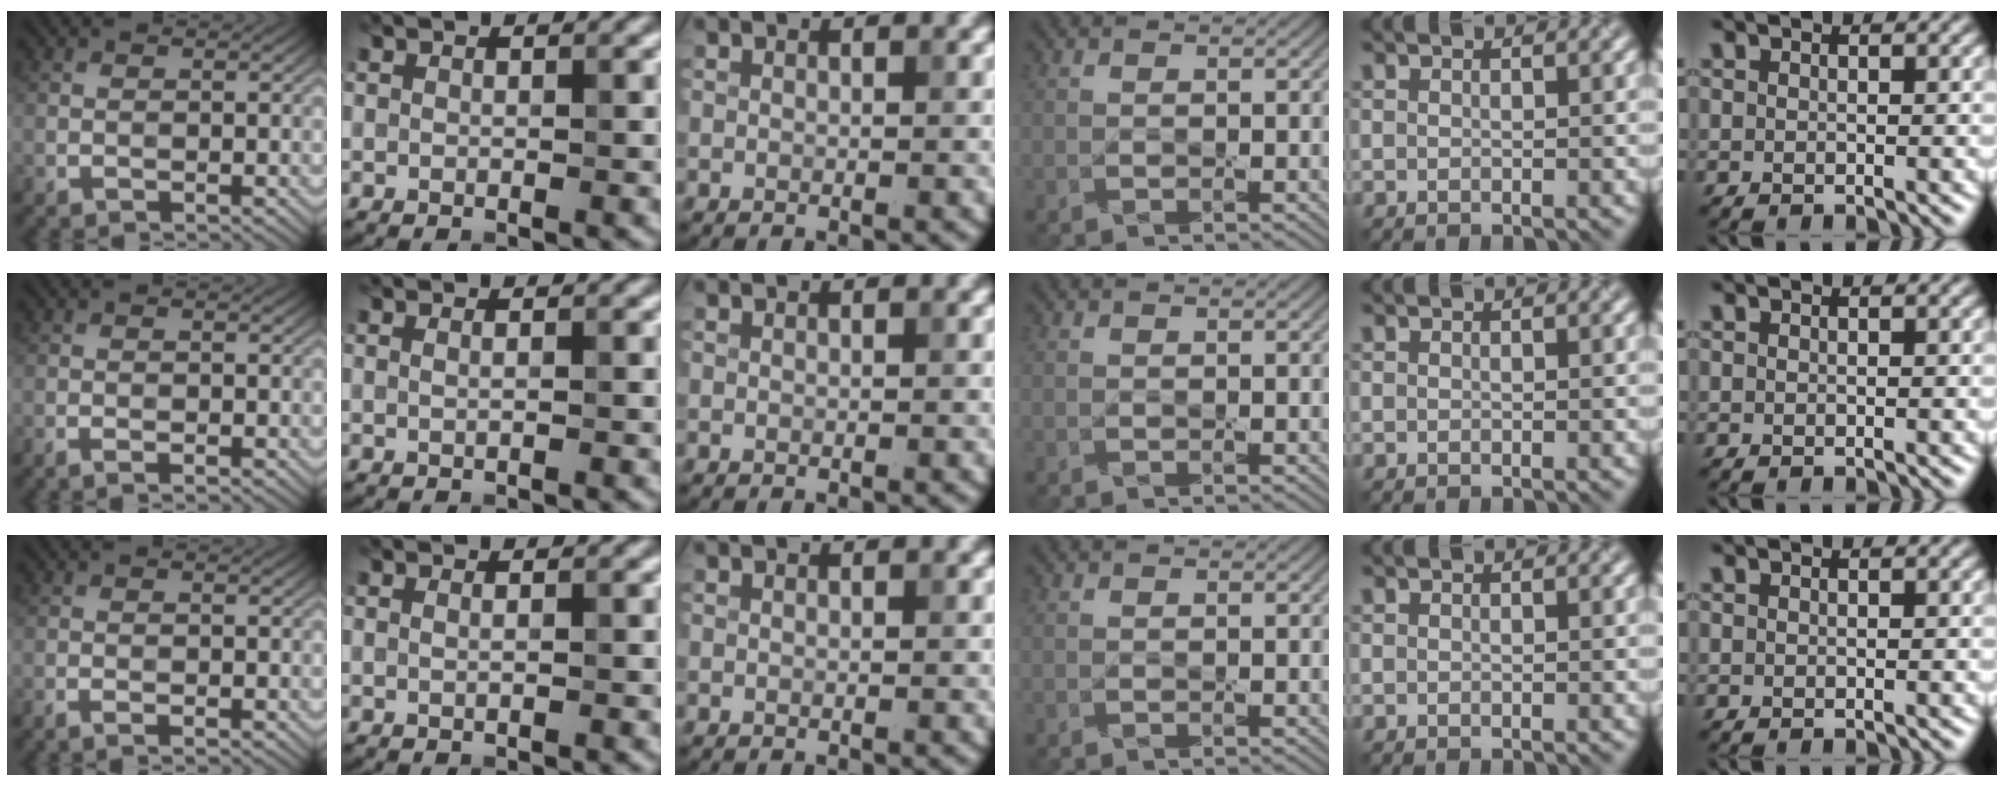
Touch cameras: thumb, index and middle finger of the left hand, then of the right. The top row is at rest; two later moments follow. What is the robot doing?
{"motion": "wipe", "object": "whiteboard"}